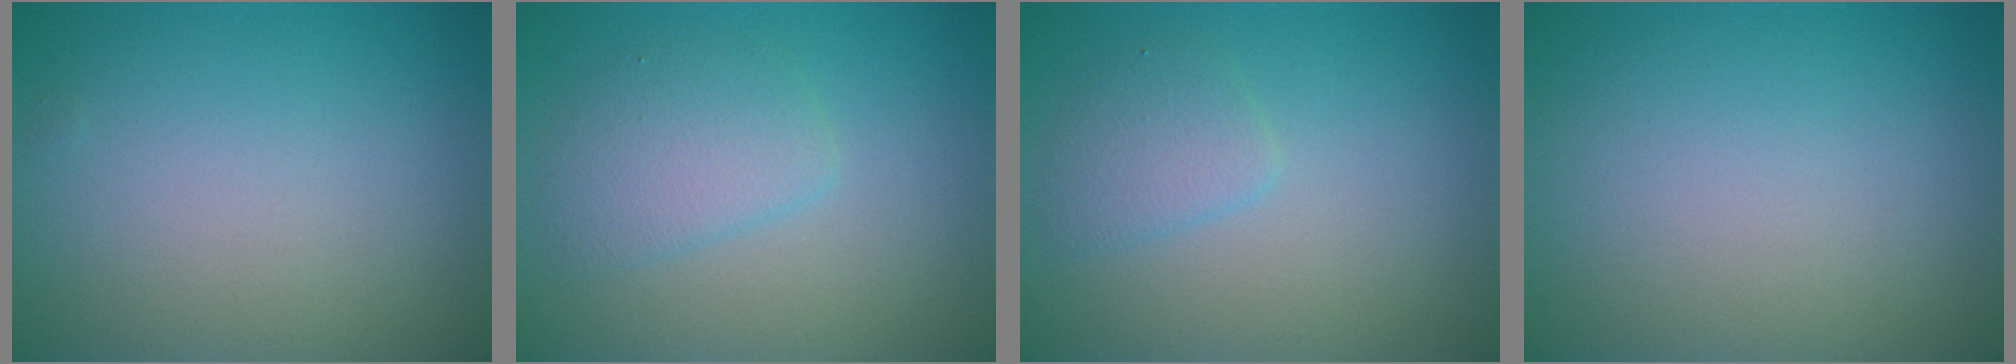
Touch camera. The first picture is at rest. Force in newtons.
{"total": 2.9, "press": 2.9, "slide": 0.1}
{"total": 1.9, "press": 1.9, "slide": 0.0}
{"total": 0.0}